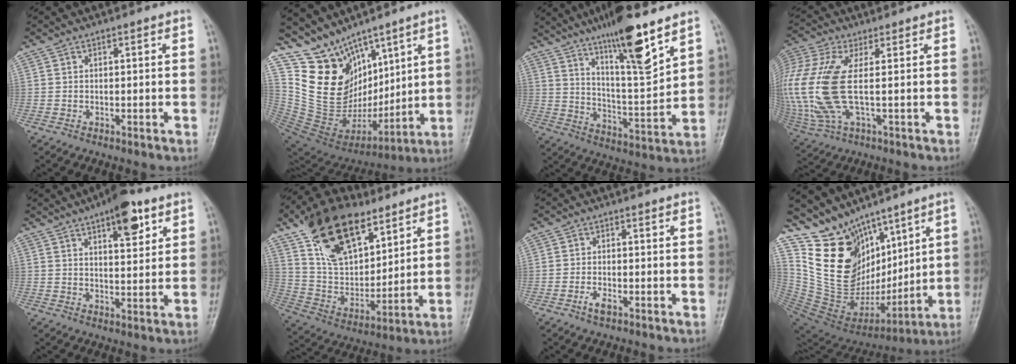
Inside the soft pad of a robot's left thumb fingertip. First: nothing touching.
{"total": 17.3, "force": [11.5, 10.2, 7.9], "torque": [-0.106, -0.052, 0.244]}
{"total": 16.1, "force": [10.6, 2.5, 11.8], "torque": [-0.187, -0.062, 0.187]}
{"total": 19.0, "force": [0.6, 8.0, 17.2], "torque": [-0.450, -0.002, 0.015]}
{"total": 9.4, "force": [5.2, 3.5, 7.0], "torque": [-0.082, -0.023, 0.073]}
{"total": 21.4, "force": [12.7, 10.9, 13.4], "torque": [-0.202, -0.046, 0.241]}
{"total": 2.3, "force": [-1.3, 0.8, 1.7], "torque": [-0.035, 0.007, -0.024]}
{"total": 19.0, "force": [12.0, 11.3, 9.4], "torque": [-0.126, -0.058, 0.245]}